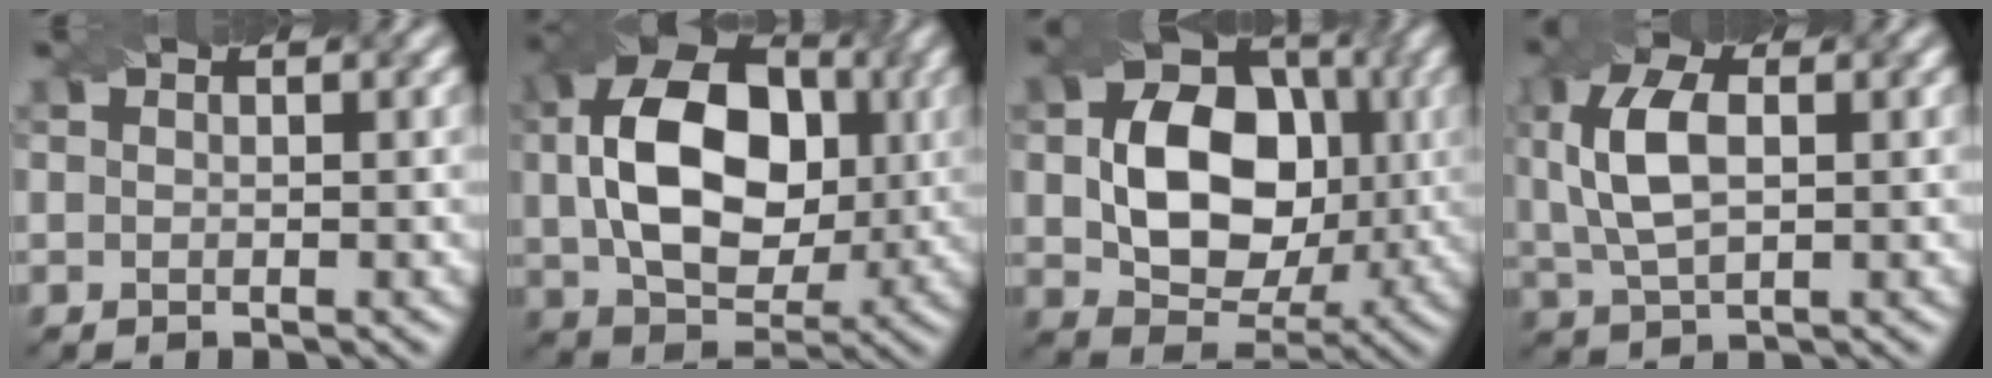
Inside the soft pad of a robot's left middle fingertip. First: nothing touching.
{"total": 13.0, "force": [1.3, 8.9, 9.4], "torque": [-0.183, -0.002, 0.030]}
{"total": 9.9, "force": [0.4, 7.3, 6.7], "torque": [-0.119, 0.002, 0.008]}
{"total": 6.1, "force": [1.0, 3.2, 5.1], "torque": [-0.115, 0.012, 0.020]}